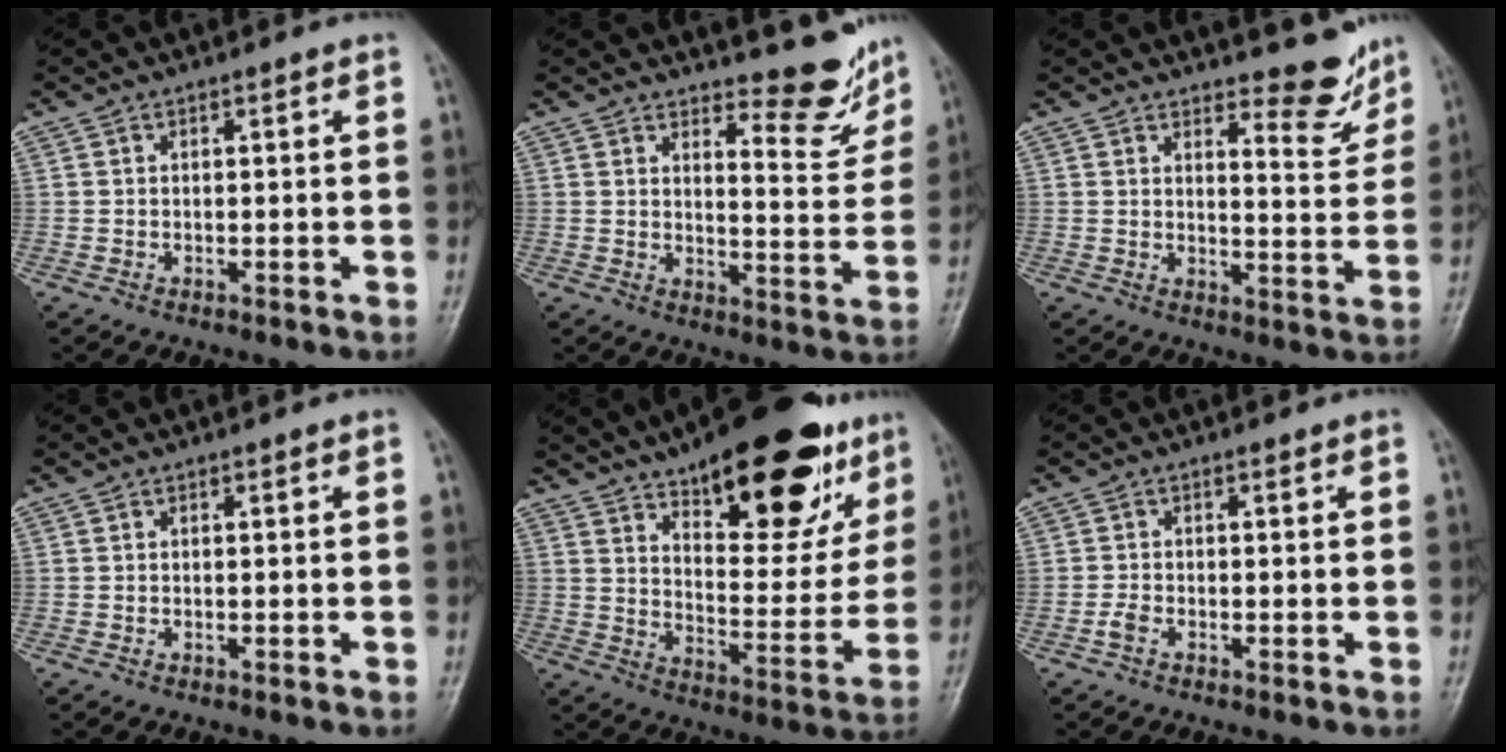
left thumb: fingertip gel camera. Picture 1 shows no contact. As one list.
[{"total": 8.7, "force": [7.6, 2.6, 3.5], "torque": [-0.018, -0.073, 0.102]}, {"total": 7.1, "force": [6.1, 2.2, 2.9], "torque": [-0.014, -0.058, 0.085]}, {"total": 0.0}, {"total": 26.3, "force": [16.2, 10.5, 17.9], "torque": [-0.204, -0.060, 0.237]}, {"total": 1.4, "force": [-0.5, 0.7, 1.1], "torque": [-0.024, 0.002, -0.012]}]